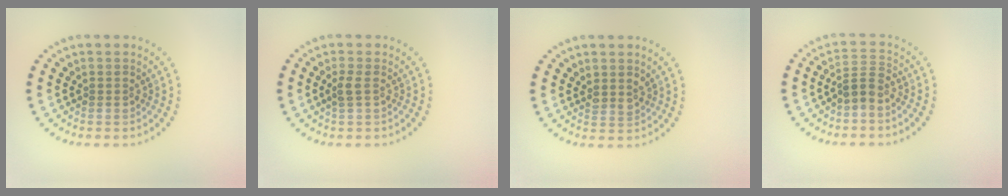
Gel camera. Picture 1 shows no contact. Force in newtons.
{"total": 1.1, "press": 1.0, "slide": 0.5}
{"total": 1.1, "press": 0.9, "slide": 0.6}
{"total": 2.3, "press": 1.6, "slide": 1.5}